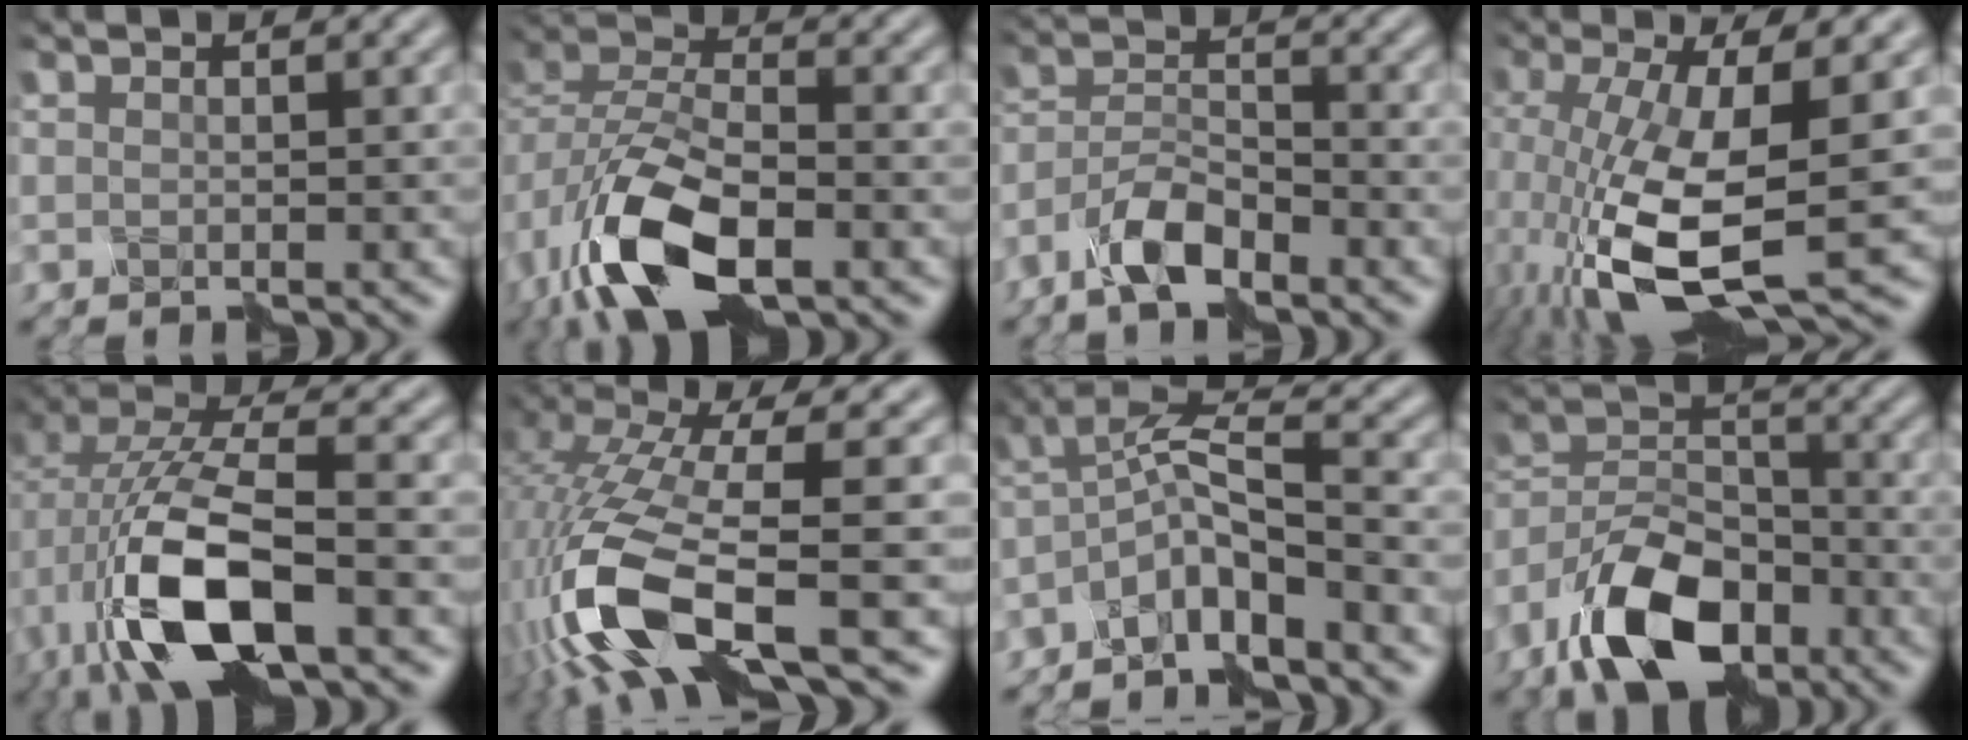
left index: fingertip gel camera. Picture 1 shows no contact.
{"total": 10.9, "force": [-5.5, 5.4, 7.8], "torque": [-0.171, -0.002, -0.107]}
{"total": 4.9, "force": [-4.1, 1.2, 2.3], "torque": [-0.047, 0.006, -0.087]}
{"total": 12.7, "force": [-3.8, 4.6, 11.2], "torque": [-0.238, -0.029, -0.059]}
{"total": 10.4, "force": [-3.5, 4.7, 8.6], "torque": [-0.193, -0.001, -0.068]}
{"total": 12.6, "force": [-5.6, 3.6, 10.7], "torque": [-0.244, -0.007, -0.097]}
{"total": 5.5, "force": [-4.0, 0.9, 3.6], "torque": [-0.065, 0.015, -0.081]}
{"total": 10.1, "force": [-6.8, 5.0, 5.6], "torque": [-0.110, 0.006, -0.137]}